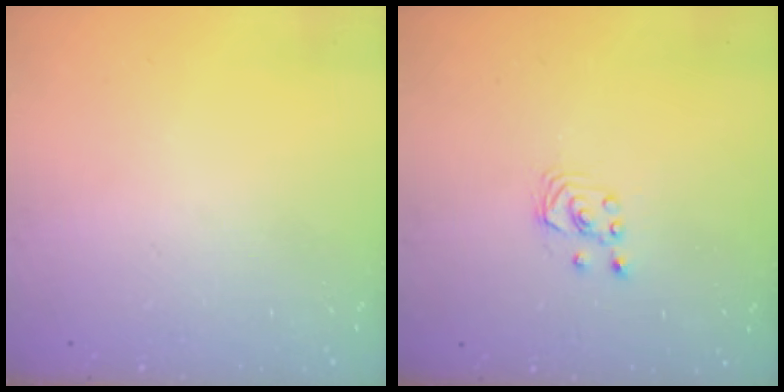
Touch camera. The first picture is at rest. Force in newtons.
{"total": 1.8, "press": 1.8, "slide": 0.2}